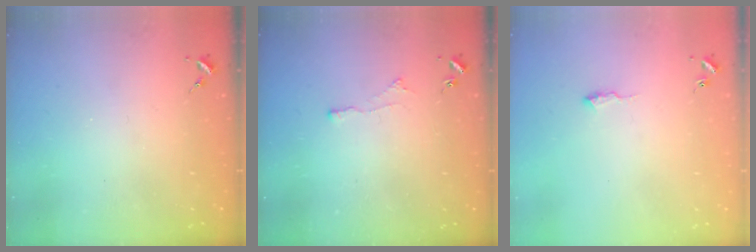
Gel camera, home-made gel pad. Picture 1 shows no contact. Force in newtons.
{"total": 2.8, "press": 2.7, "slide": 0.5}
{"total": 5.0, "press": 4.9, "slide": 0.6}